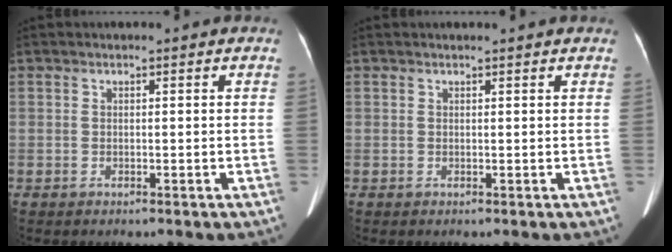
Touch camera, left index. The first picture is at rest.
{"total": 2.4, "force": [2.3, 0.1, 0.8], "torque": [-0.011, 0.013, 0.025]}